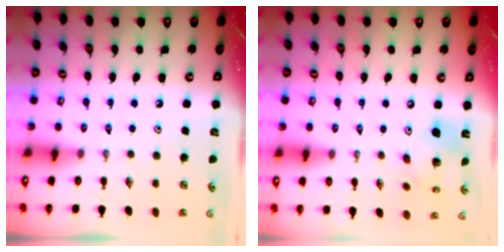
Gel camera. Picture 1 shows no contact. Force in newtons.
{"total": 13.5, "press": 13.3, "slide": 2.4}